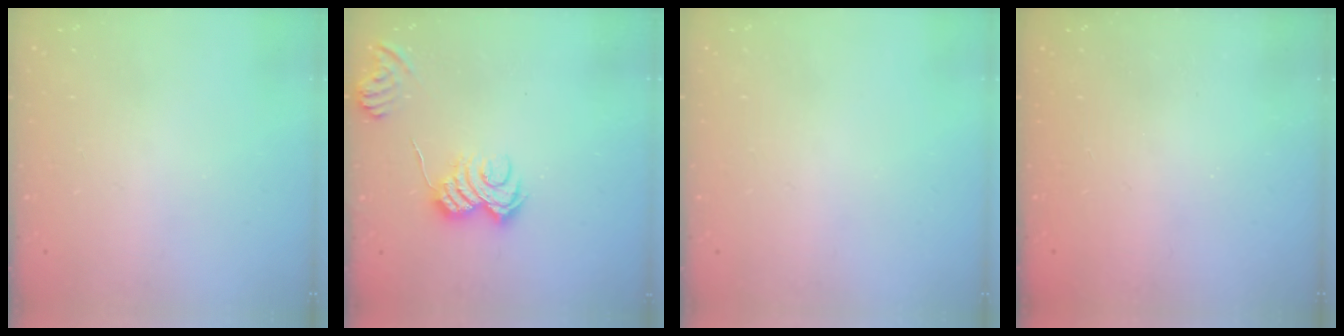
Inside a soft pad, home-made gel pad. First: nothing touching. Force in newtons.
{"total": 6.1, "press": 6.1, "slide": 0.6}
{"total": 0.0}
{"total": 2.3, "press": 2.2, "slide": 0.8}